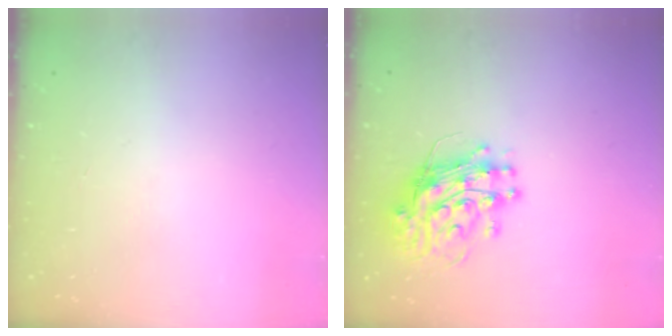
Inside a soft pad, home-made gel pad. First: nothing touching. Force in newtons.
{"total": 13.1, "press": 13.1, "slide": 1.3}